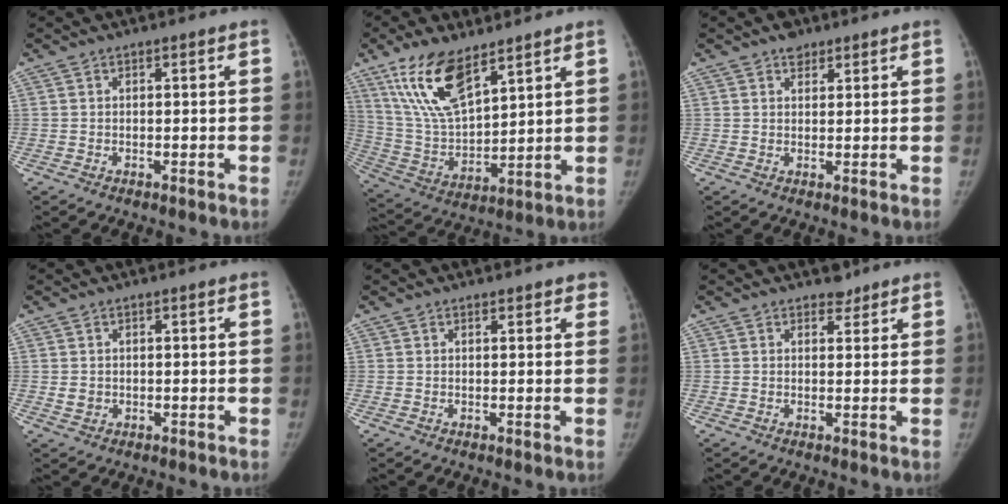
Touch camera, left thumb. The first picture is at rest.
{"total": 15.5, "force": [9.6, 6.1, 10.5], "torque": [-0.186, -0.041, 0.198]}
{"total": 2.8, "force": [1.9, 1.7, 1.0], "torque": [0.002, -0.009, 0.026]}
{"total": 1.8, "force": [0.0, 1.6, 0.8], "torque": [-0.009, 0.000, 0.006]}
{"total": 2.1, "force": [1.7, 1.0, 0.9], "torque": [0.011, -0.001, 0.014]}
{"total": 2.0, "force": [1.6, 1.1, 0.2], "torque": [0.011, -0.011, 0.019]}